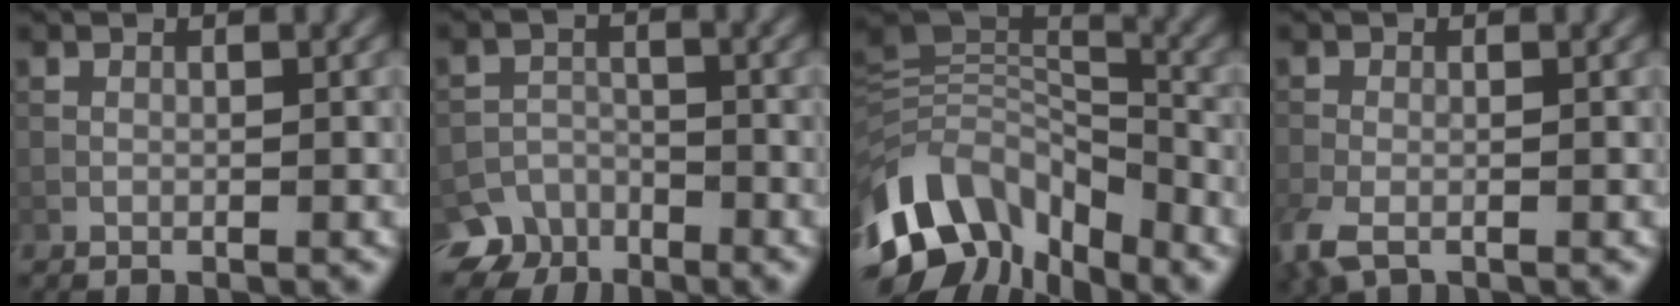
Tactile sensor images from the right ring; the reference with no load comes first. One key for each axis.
{"total": 5.1, "fx": -4.0, "fy": 3.1, "fz": 0.2, "tx": 0.017, "ty": -0.005, "tz": -0.060}
{"total": 10.7, "fx": -4.9, "fy": 6.8, "fz": 6.6, "tx": -0.134, "ty": 0.017, "tz": -0.102}
{"total": 3.7, "fx": -2.2, "fy": 1.8, "fz": 2.4, "tx": -0.065, "ty": -0.012, "tz": -0.047}